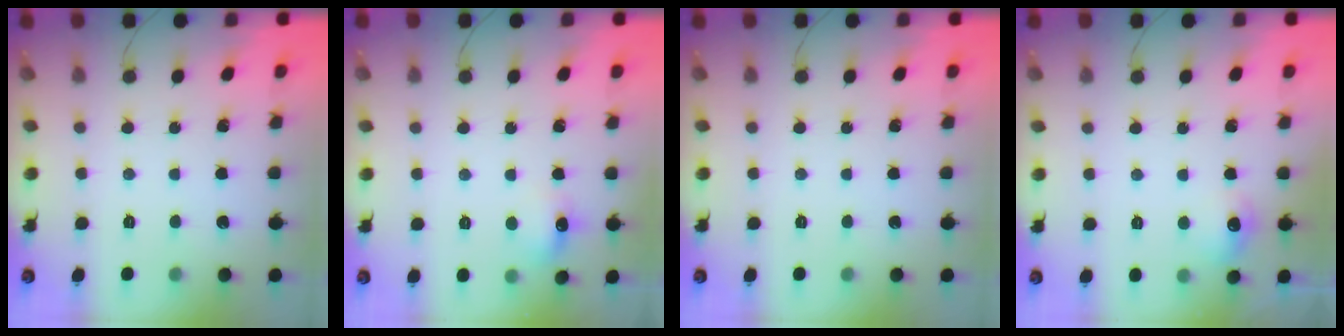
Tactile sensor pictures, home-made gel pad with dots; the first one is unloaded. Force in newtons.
{"total": 6.9, "press": 6.7, "slide": 1.9}
{"total": 0.0}
{"total": 6.8, "press": 6.7, "slide": 1.0}